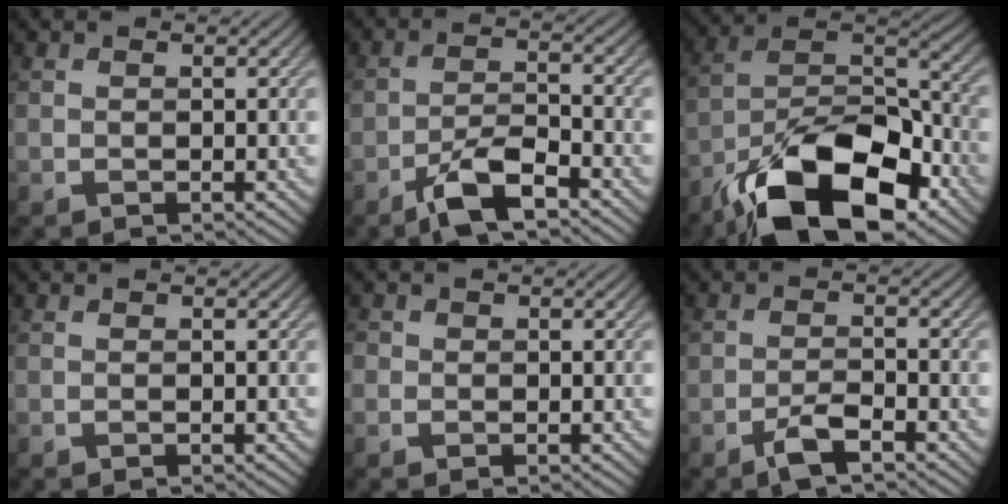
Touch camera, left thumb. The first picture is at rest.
{"total": 6.2, "force": [-4.3, 1.8, 4.2], "torque": [-0.080, 0.005, -0.083]}
{"total": 17.2, "force": [-10.8, 7.5, 11.0], "torque": [-0.199, -0.015, -0.202]}
{"total": 0.0}
{"total": 1.0, "force": [0.1, 1.0, 0.1], "torque": [0.001, -0.001, -0.003]}
{"total": 3.2, "force": [-2.2, 0.9, 2.2], "torque": [-0.046, 0.004, -0.047]}